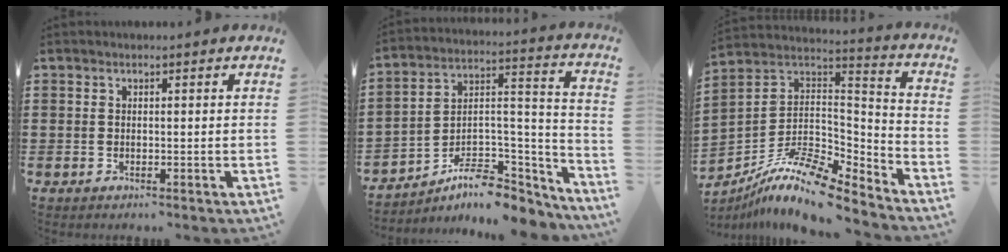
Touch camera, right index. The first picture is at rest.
{"total": 7.9, "force": [-6.0, 3.5, 3.8], "torque": [-0.063, 0.006, -0.110]}
{"total": 11.9, "force": [-9.3, 2.9, 6.9], "torque": [-0.135, 0.014, -0.184]}